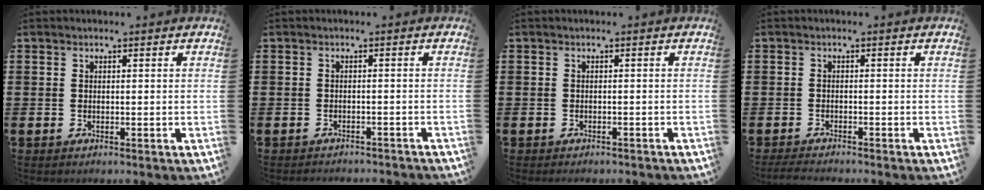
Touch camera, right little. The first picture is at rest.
{"total": 0.6, "force": [-0.6, 0.1, -0.1], "torque": [-0.002, 0.003, -0.012]}
{"total": 0.0}
{"total": 1.2, "force": [-1.1, 0.0, 0.5], "torque": [-0.009, 0.001, -0.022]}